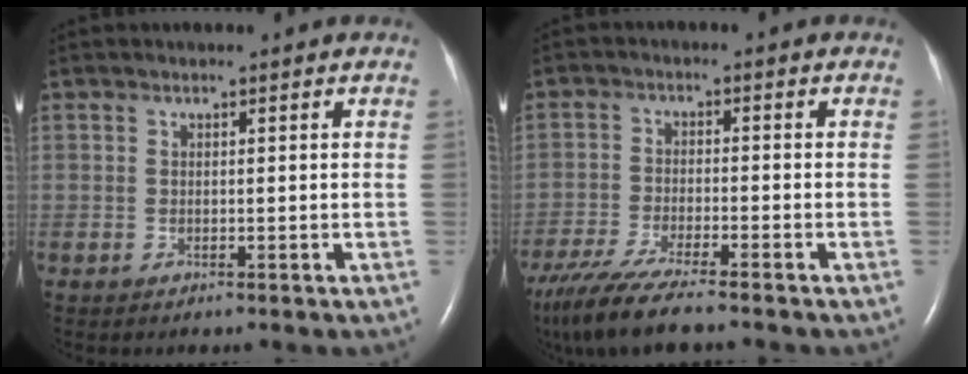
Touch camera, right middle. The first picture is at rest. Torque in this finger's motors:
{"motor_torque": [0.85, -0.88, 0.22, 0.09]}